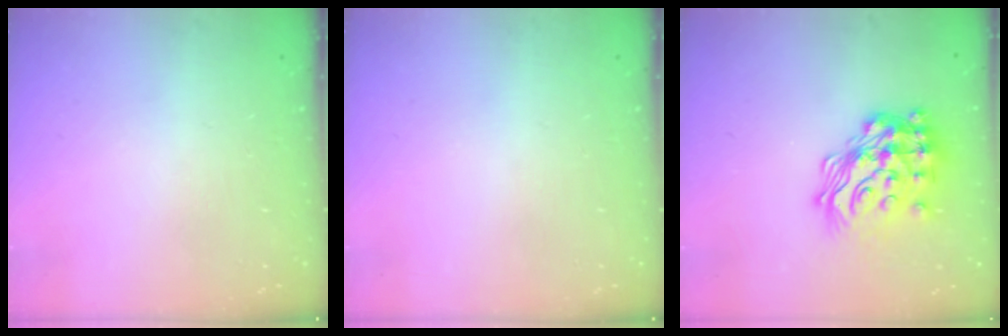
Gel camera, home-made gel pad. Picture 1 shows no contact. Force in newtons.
{"total": 0.0}
{"total": 22.2, "press": 22.2, "slide": 1.5}